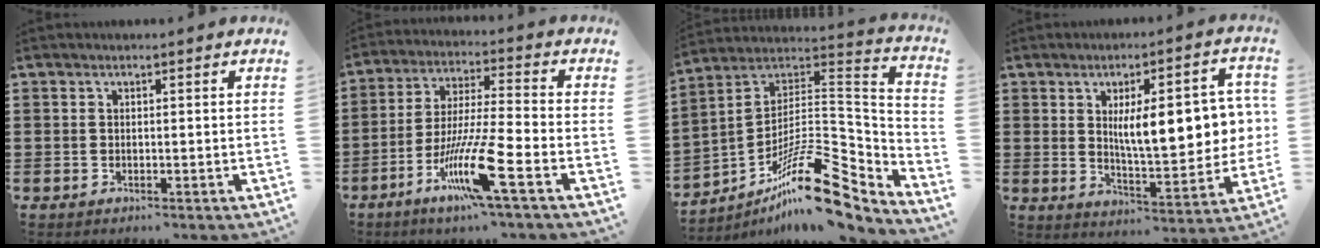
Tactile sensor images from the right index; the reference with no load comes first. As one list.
[{"total": 12.4, "force": [-6.4, 0.6, 10.6], "torque": [-0.226, -0.011, -0.124]}, {"total": 16.9, "force": [-10.8, 5.3, 11.9], "torque": [-0.183, 0.025, -0.192]}, {"total": 12.1, "force": [2.0, 4.0, 11.3], "torque": [-0.166, -0.004, 0.028]}]